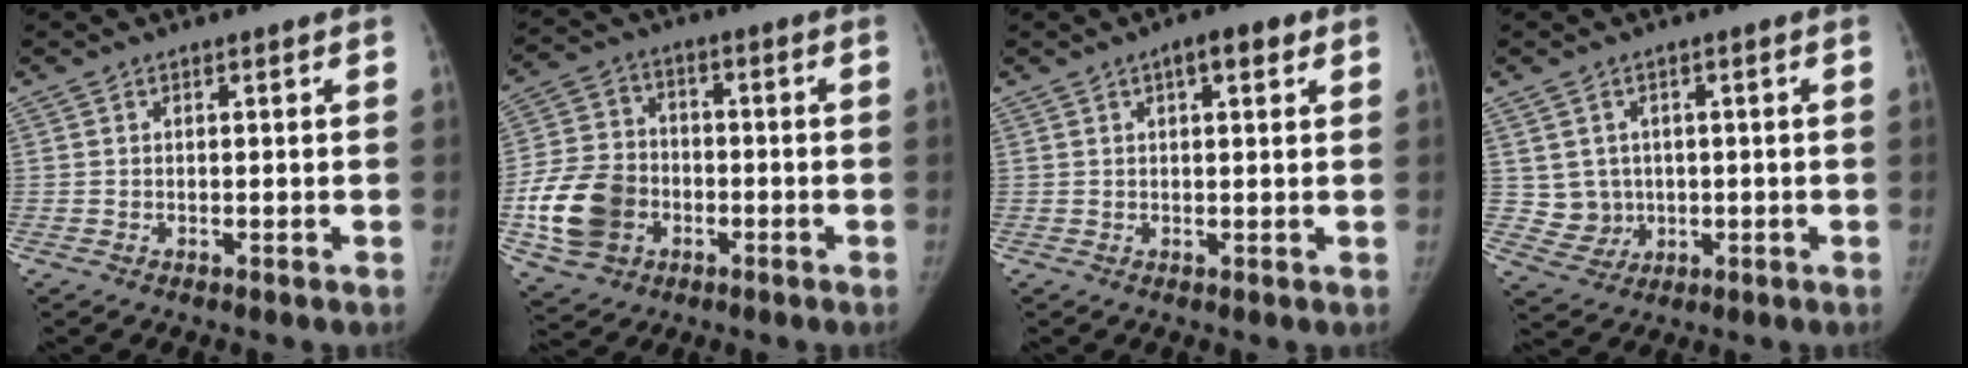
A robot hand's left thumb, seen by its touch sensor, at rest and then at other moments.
{"total": 14.1, "force": [-4.0, 11.2, 7.6], "torque": [-0.130, 0.017, -0.073]}
{"total": 4.0, "force": [1.9, 1.5, 3.2], "torque": [-0.038, 0.003, 0.024]}
{"total": 5.4, "force": [0.5, 5.1, 1.5], "torque": [0.001, 0.000, 0.018]}